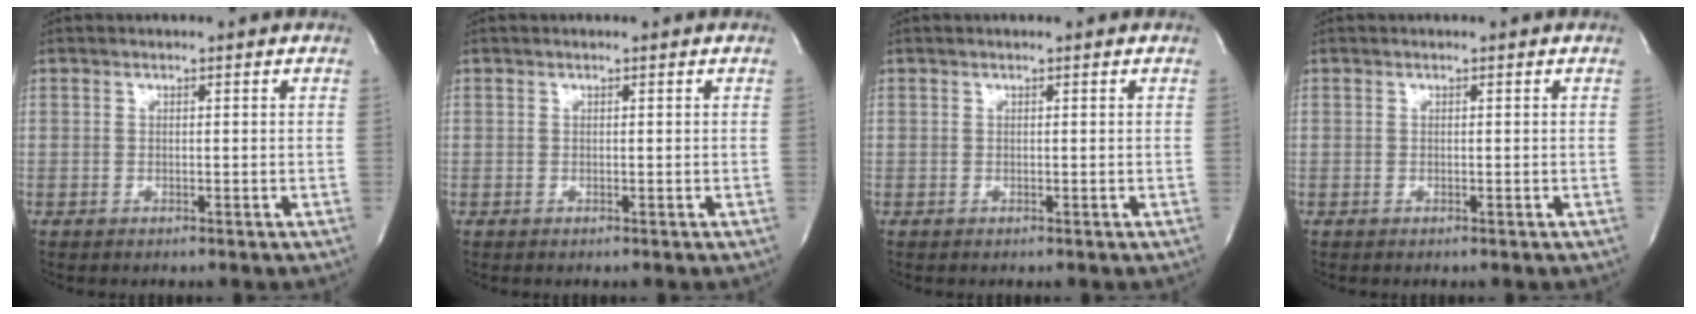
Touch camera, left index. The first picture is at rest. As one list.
[{"total": 0.0}, {"total": 0.0}, {"total": 0.0}]